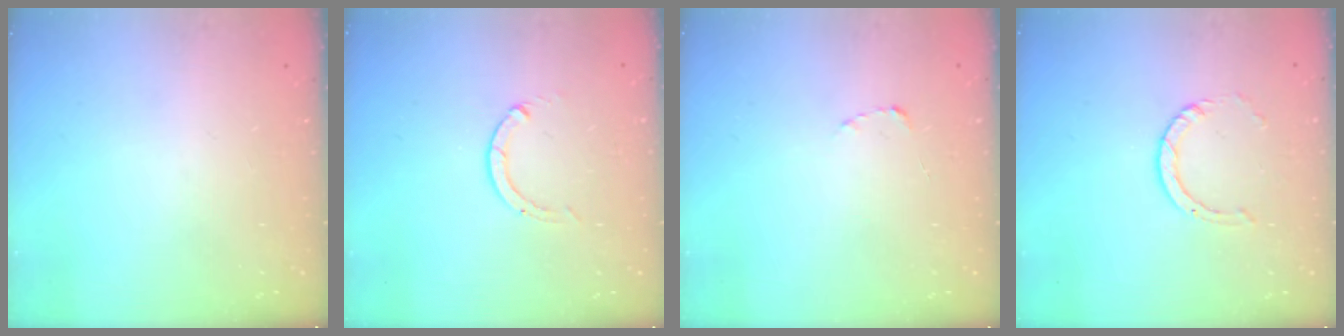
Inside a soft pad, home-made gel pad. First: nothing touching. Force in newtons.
{"total": 0.0}
{"total": 1.8, "press": 1.7, "slide": 0.3}
{"total": 4.1, "press": 4.1, "slide": 0.4}